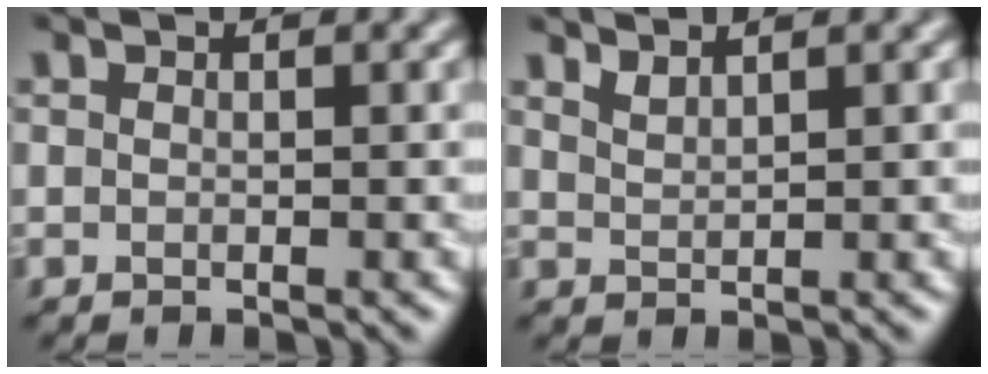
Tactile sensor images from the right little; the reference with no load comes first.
{"total": 2.5, "force": [1.7, -1.5, -0.9], "torque": [0.011, 0.005, 0.032]}